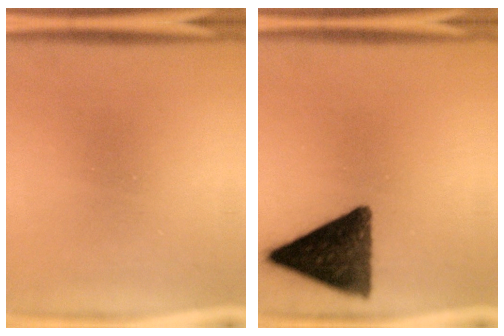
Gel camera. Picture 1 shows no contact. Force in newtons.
{"total": 13.8}